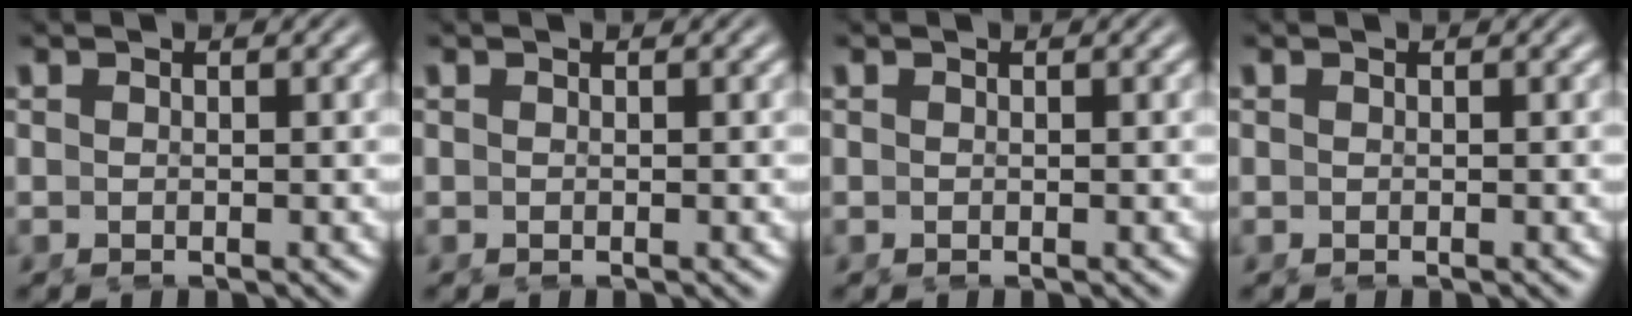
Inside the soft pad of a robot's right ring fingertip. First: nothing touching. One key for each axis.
{"total": 0.0}
{"total": 0.0}
{"total": 0.0}